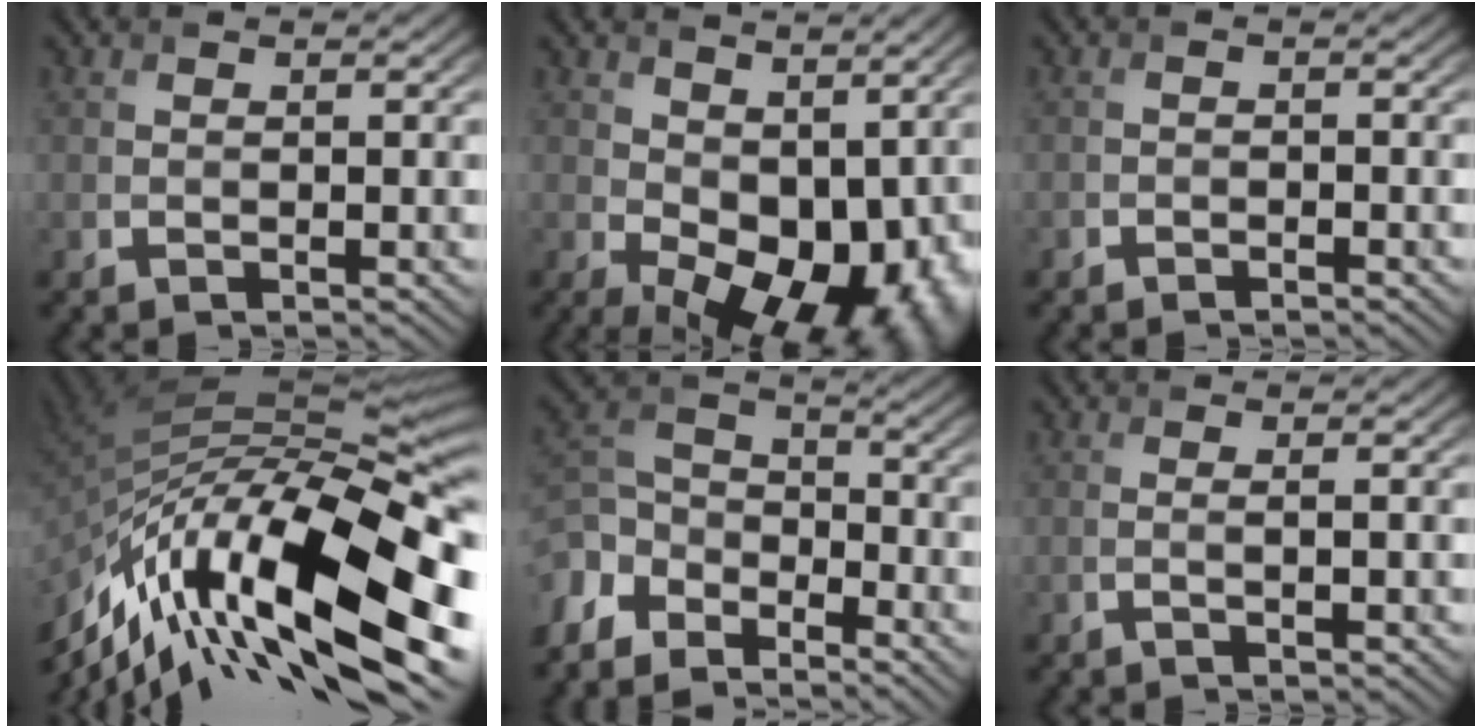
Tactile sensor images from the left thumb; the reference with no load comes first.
{"total": 13.5, "force": [0.8, 8.6, 10.3], "torque": [-0.142, -0.027, 0.045]}
{"total": 1.0, "force": [-1.0, 0.1, -0.1], "torque": [0.002, -0.001, -0.017]}
{"total": 19.6, "force": [-9.0, 7.1, 15.9], "torque": [-0.306, -0.008, -0.159]}
{"total": 7.7, "force": [-6.2, 3.5, 3.0], "torque": [-0.090, -0.008, -0.142]}
{"total": 1.3, "force": [-0.3, 0.2, 1.3], "torque": [-0.023, 0.002, -0.012]}